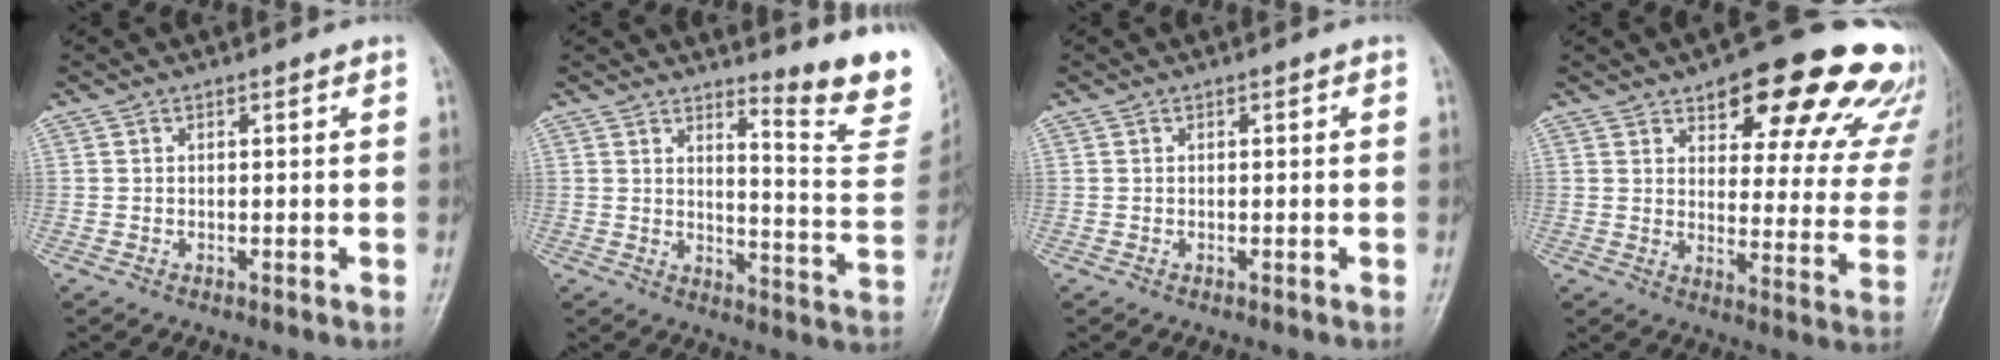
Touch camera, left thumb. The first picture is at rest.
{"total": 13.0, "force": [10.7, 1.7, 7.1], "torque": [-0.065, -0.121, 0.129]}
{"total": 0.0}
{"total": 23.4, "force": [16.0, 8.7, 14.8], "torque": [-0.138, -0.073, 0.193]}